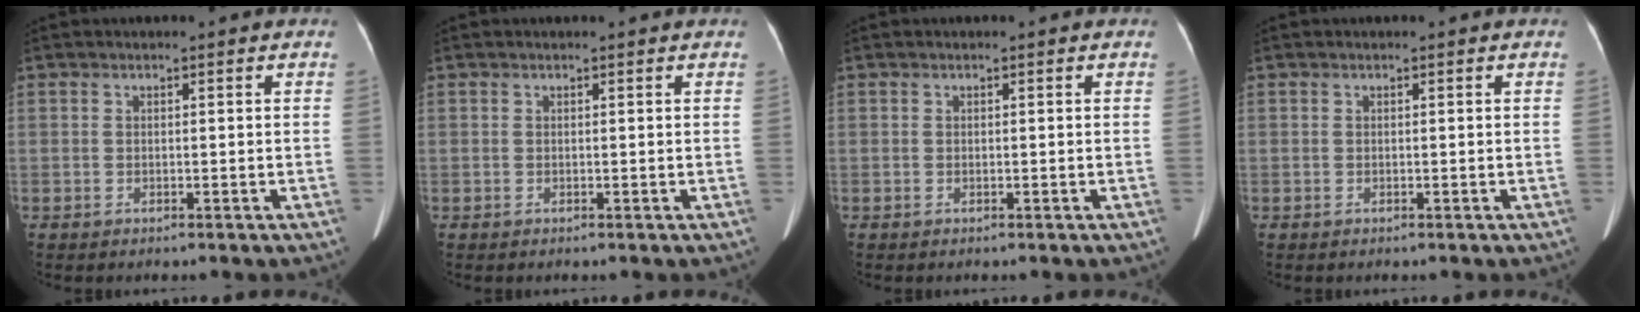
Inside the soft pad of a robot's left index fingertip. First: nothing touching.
{"total": 0.7, "force": [0.6, 0.0, 0.2], "torque": [-0.004, 0.002, 0.007]}
{"total": 0.0}
{"total": 0.0}